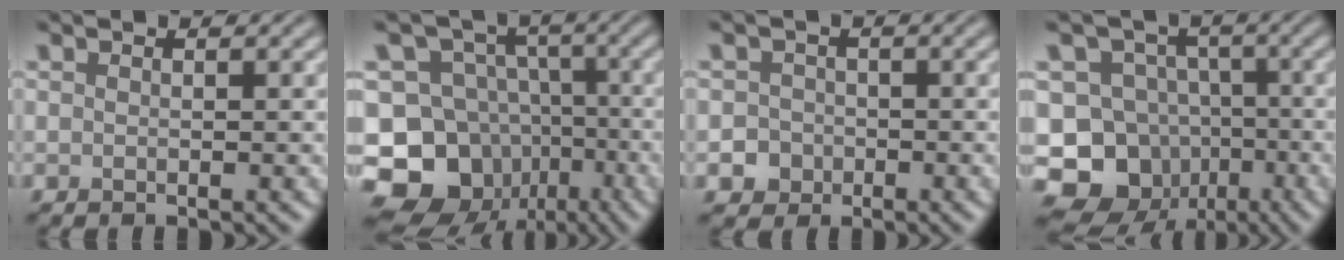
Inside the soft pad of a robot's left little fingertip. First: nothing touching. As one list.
[{"total": 14.2, "force": [-6.7, 11.5, 4.9], "torque": [-0.097, -0.004, -0.120]}, {"total": 2.7, "force": [-1.2, 2.4, 0.3], "torque": [0.021, -0.001, -0.023]}, {"total": 12.9, "force": [-6.1, 10.6, 4.0], "torque": [-0.080, -0.003, -0.109]}]